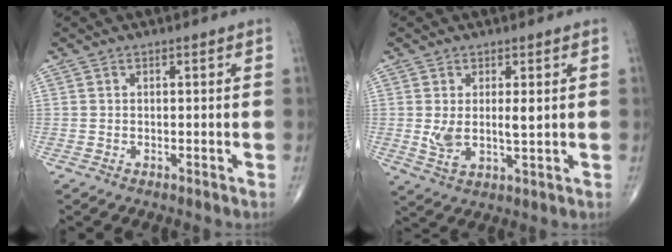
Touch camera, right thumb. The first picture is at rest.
{"total": 5.8, "force": [0.9, 2.4, 5.2], "torque": [-0.092, -0.014, 0.021]}